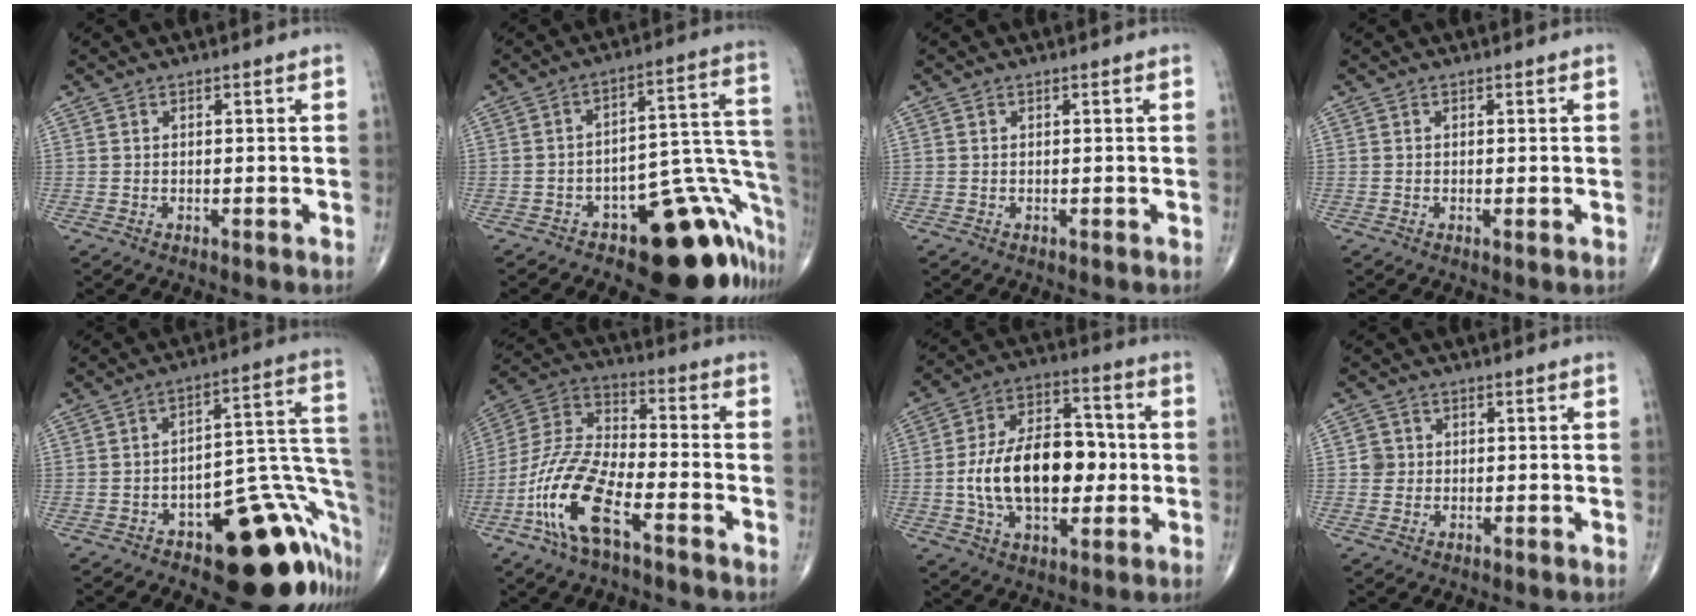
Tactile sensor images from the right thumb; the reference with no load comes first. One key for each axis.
{"total": 20.1, "fx": -11.2, "fy": 8.5, "fz": 14.4, "tx": -0.065, "ty": 0.115, "tz": -0.147}
{"total": 0.0}
{"total": 0.5, "fx": 0.0, "fy": 0.1, "fz": 0.5, "tx": -0.013, "ty": -0.003, "tz": -0.003}
{"total": 22.5, "fx": -11.4, "fy": 9.6, "fz": 16.8, "tx": -0.104, "ty": 0.105, "tz": -0.148}
{"total": 15.4, "fx": -7.7, "fy": 5.7, "fz": 12.1, "tx": -0.259, "ty": 0.043, "tz": -0.153}
{"total": 19.1, "fx": -1.3, "fy": 11.4, "fz": 15.3, "tx": -0.238, "ty": 0.029, "tz": -0.019}
{"total": 2.2, "fx": 0.1, "fy": 2.2, "fz": 0.3, "tx": 0.010, "ty": 0.005, "tz": 0.000}